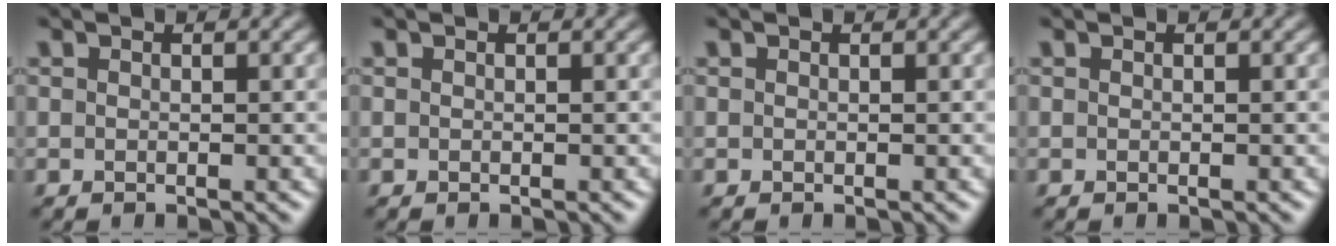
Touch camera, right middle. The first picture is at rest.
{"total": 0.0}
{"total": 0.0}
{"total": 0.0}